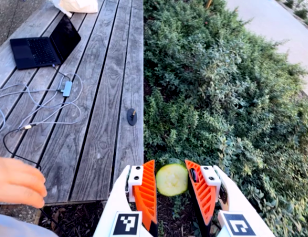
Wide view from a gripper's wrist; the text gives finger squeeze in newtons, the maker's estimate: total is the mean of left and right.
{"total": 9.3, "left": 9.2, "right": 9.5}